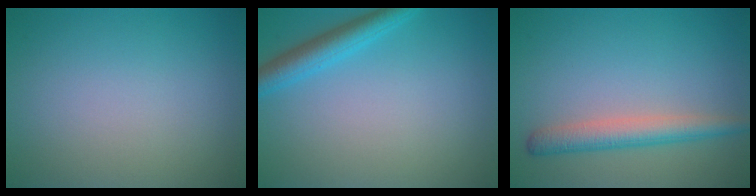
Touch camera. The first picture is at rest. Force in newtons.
{"total": 3.2, "press": 3.2, "slide": 0.2}
{"total": 3.3, "press": 3.3, "slide": 0.1}